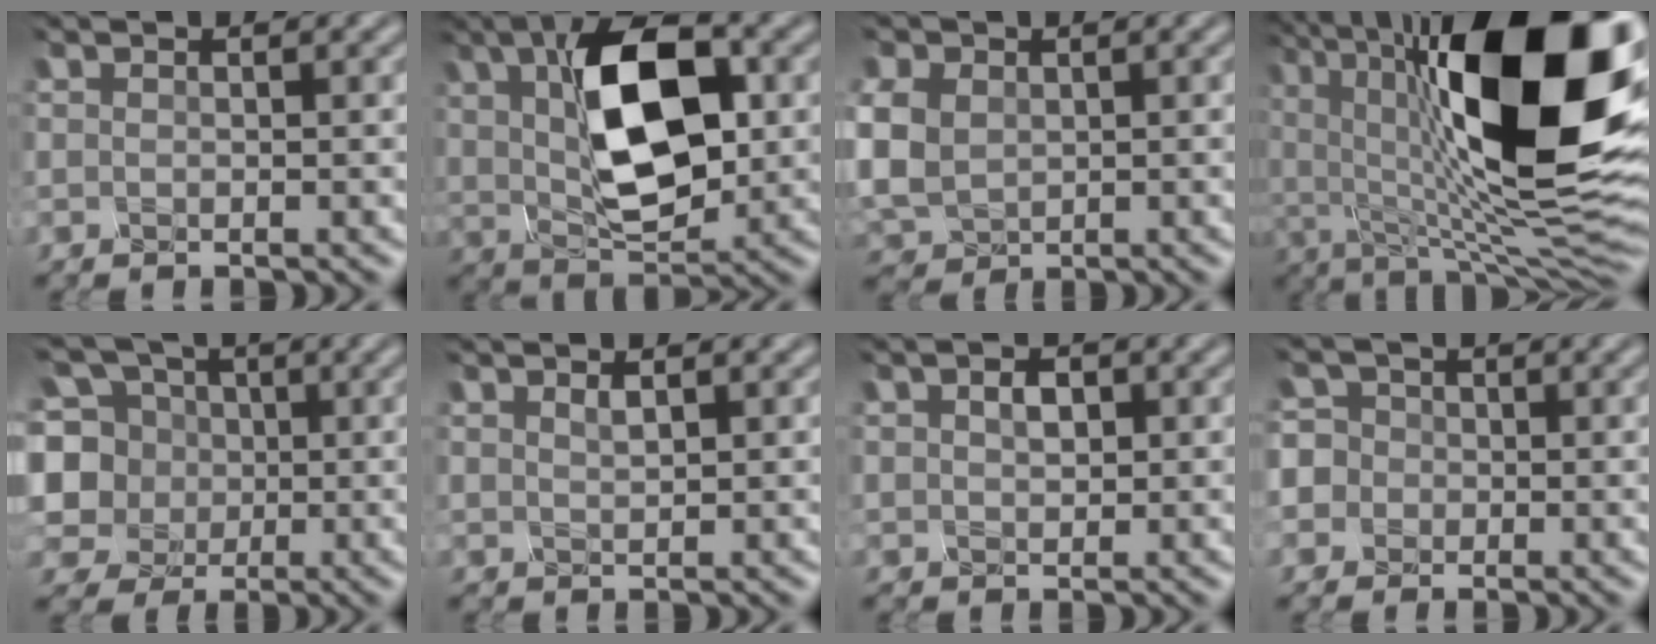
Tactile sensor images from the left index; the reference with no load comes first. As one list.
[{"total": 10.5, "force": [1.4, 5.1, 9.0], "torque": [-0.150, 0.007, 0.015]}, {"total": 5.6, "force": [0.4, 4.4, 3.5], "torque": [-0.102, 0.002, 0.007]}, {"total": 18.7, "force": [4.0, 8.2, 16.3], "torque": [-0.246, 0.007, 0.062]}, {"total": 11.4, "force": [0.6, 10.3, 4.6], "torque": [-0.142, 0.039, -0.015]}, {"total": 0.8, "force": [0.3, 0.2, 0.7], "torque": [-0.011, -0.001, 0.006]}, {"total": 2.0, "force": [0.1, 1.4, 1.4], "torque": [-0.027, 0.002, -0.001]}, {"total": 6.0, "force": [1.2, 5.5, 2.1], "torque": [-0.040, 0.034, -0.014]}]